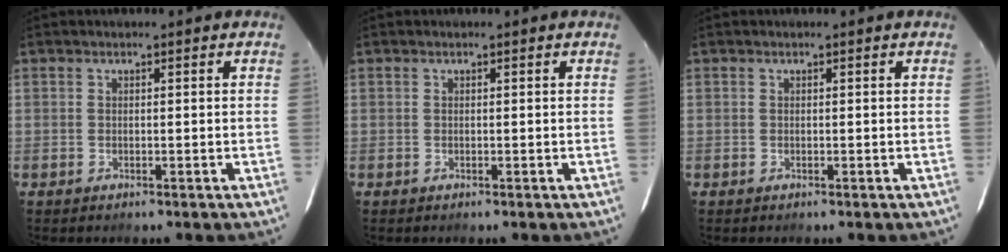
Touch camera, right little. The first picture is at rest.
{"total": 0.0}
{"total": 0.0}